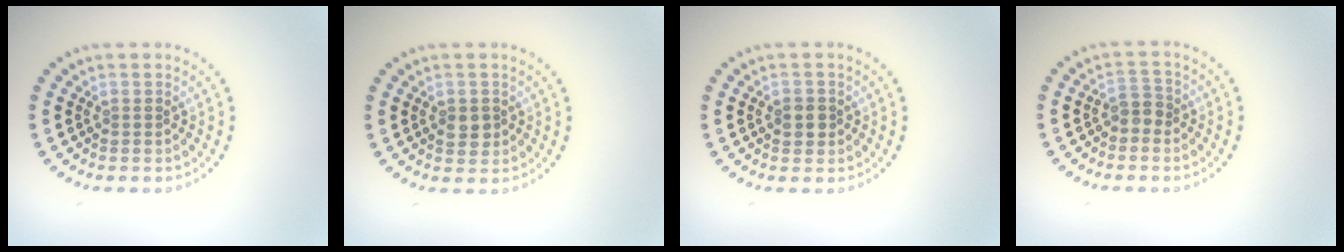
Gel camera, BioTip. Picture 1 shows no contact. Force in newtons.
{"total": 1.7, "press": 1.7, "slide": 0.3}
{"total": 1.8, "press": 1.7, "slide": 0.5}
{"total": 1.6, "press": 1.4, "slide": 0.8}